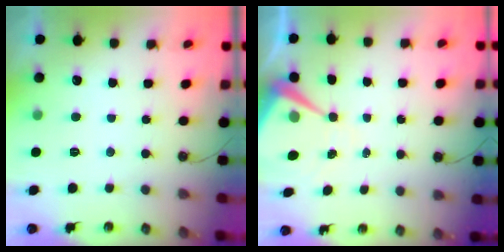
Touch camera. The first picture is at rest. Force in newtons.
{"total": 8.8, "press": 8.7, "slide": 0.7}